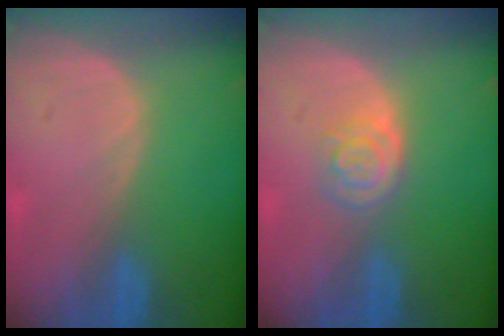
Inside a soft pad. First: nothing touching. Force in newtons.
{"total": 3.5, "press": 3.5, "slide": 0.6}